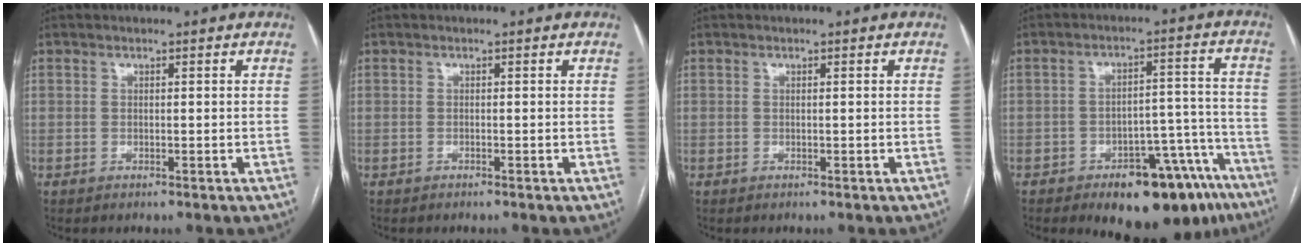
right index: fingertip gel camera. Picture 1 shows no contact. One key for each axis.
{"total": 0.0}
{"total": 0.0}
{"total": 16.6, "fx": -11.6, "fy": 6.7, "fz": 9.8, "tx": -0.056, "ty": 0.054, "tz": -0.157}